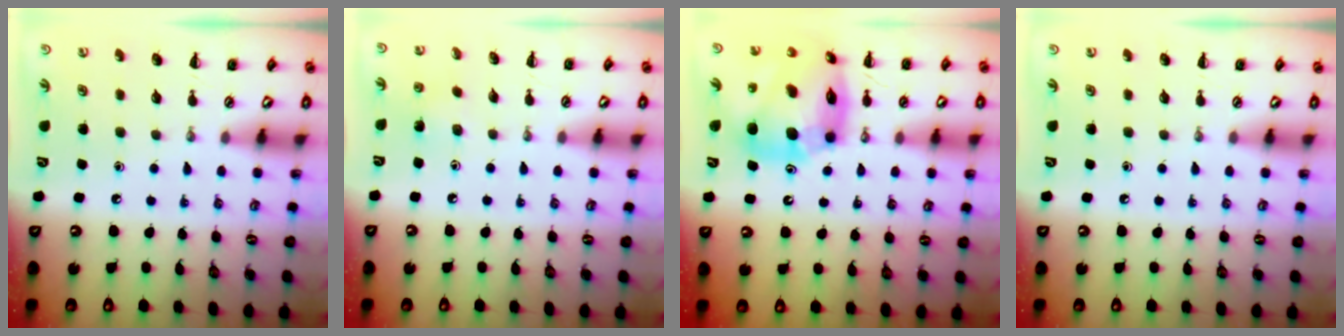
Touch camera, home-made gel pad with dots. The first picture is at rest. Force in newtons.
{"total": 2.9, "press": 2.7, "slide": 1.0}
{"total": 16.8, "press": 16.1, "slide": 4.7}
{"total": 0.0}